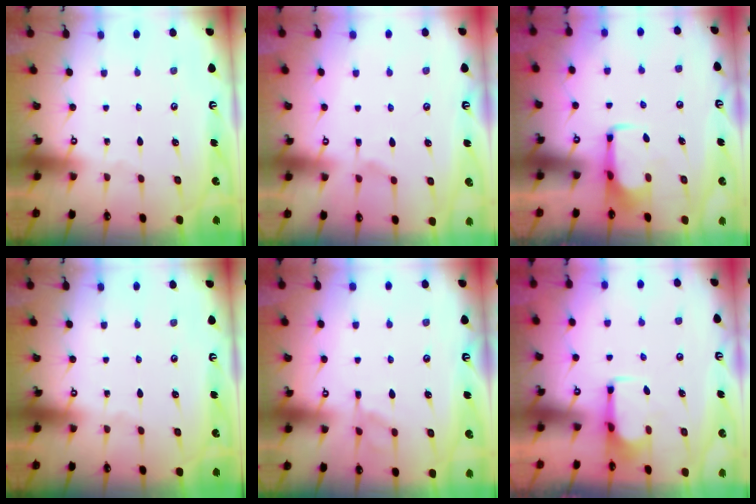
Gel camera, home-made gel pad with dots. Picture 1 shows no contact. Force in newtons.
{"total": 1.5, "press": 0.9, "slide": 1.2}
{"total": 1.4, "press": 1.3, "slide": 0.5}
{"total": 0.0}
{"total": 7.7, "press": 7.7, "slide": 0.6}
{"total": 2.5, "press": 2.4, "slide": 0.9}